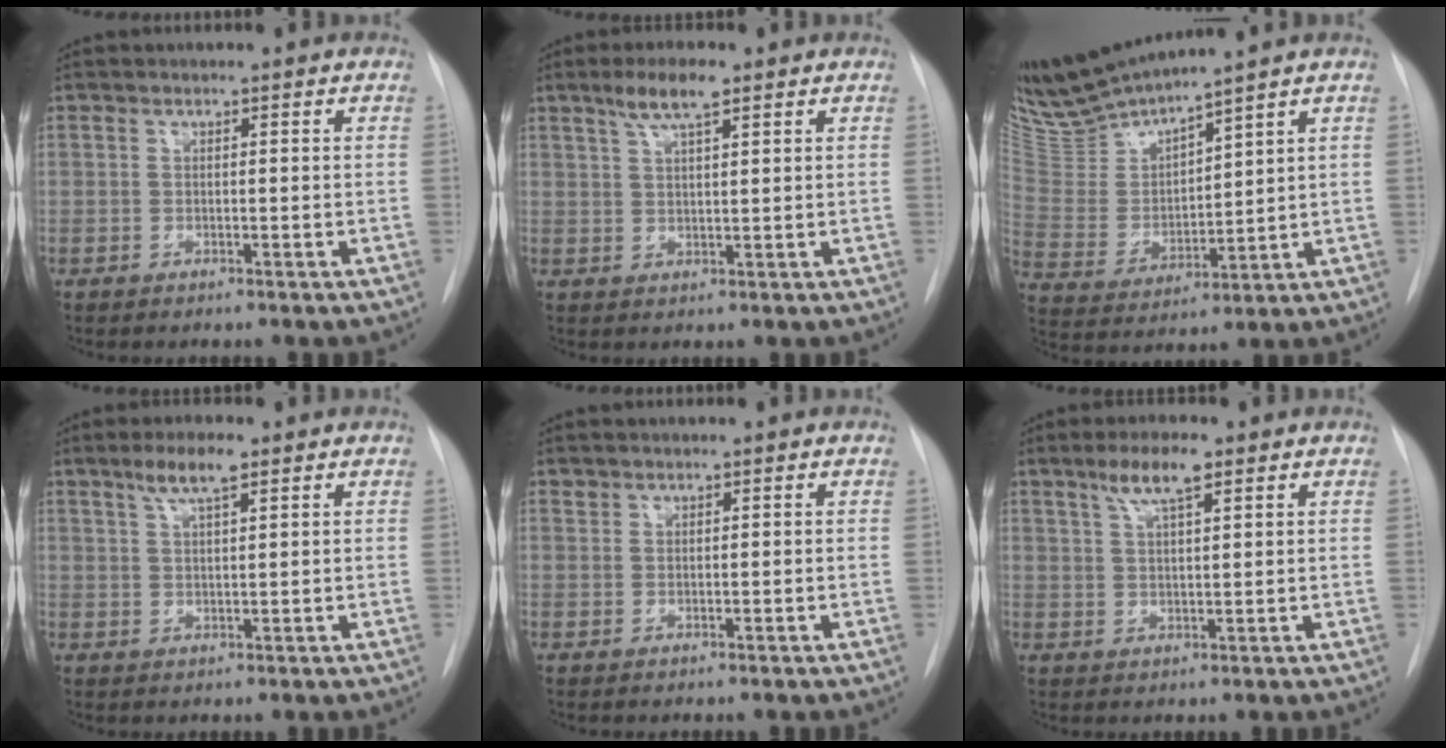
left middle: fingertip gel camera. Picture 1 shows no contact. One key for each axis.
{"total": 5.0, "fx": 3.2, "fy": 0.7, "fz": 3.8, "tx": -0.075, "ty": 0.006, "tz": 0.059}
{"total": 11.8, "fx": 11.0, "fy": -0.3, "fz": 4.2, "tx": -0.095, "ty": -0.007, "tz": 0.230}
{"total": 4.5, "fx": 2.9, "fy": 0.6, "fz": 3.4, "tx": -0.068, "ty": 0.005, "tz": 0.052}
{"total": 0.6, "fx": 0.5, "fy": 0.2, "fz": -0.1, "tx": -0.001, "ty": 0.004, "tz": 0.008}
{"total": 5.3, "fx": 3.2, "fy": 0.7, "fz": 4.1, "tx": -0.081, "ty": 0.006, "tz": 0.059}